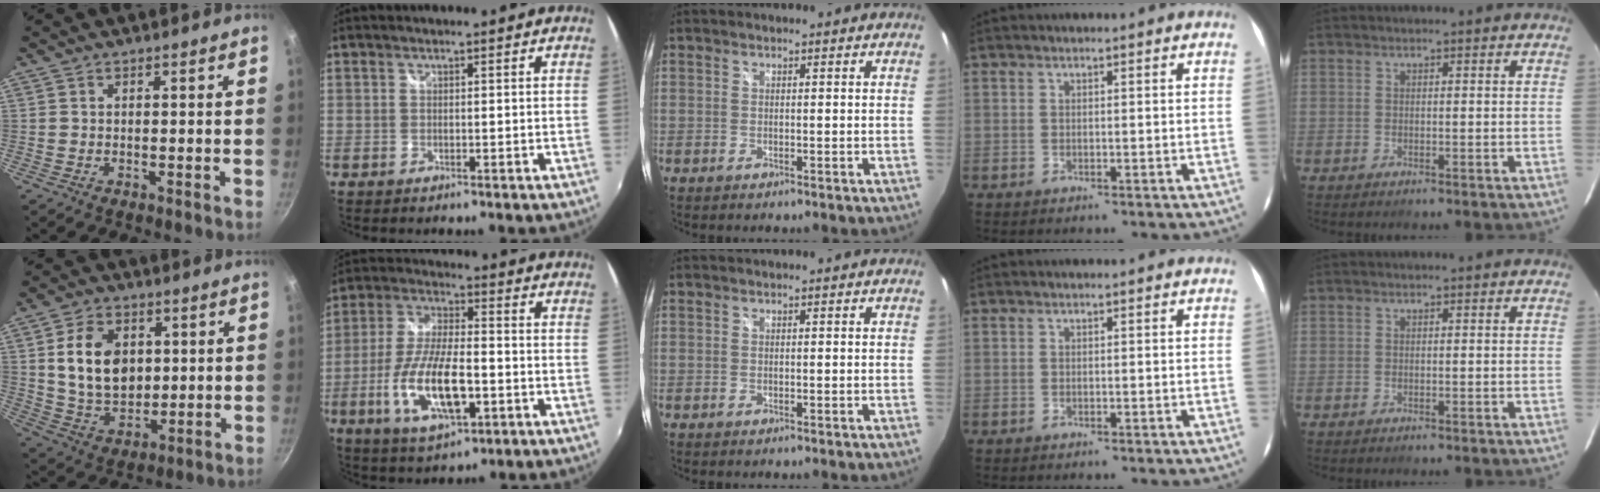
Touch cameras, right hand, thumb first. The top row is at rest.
{"thumb": {"total": 13.2, "force": [2.6, 9.4, 8.8], "torque": [-0.131, -0.013, 0.054]}, "index": {"total": 14.8, "force": [-4.8, 5.6, 12.9], "torque": [-0.269, -0.014, -0.084]}}